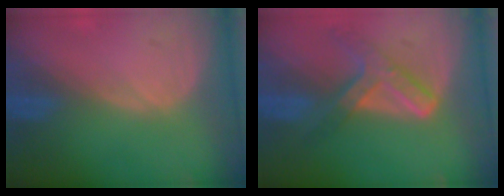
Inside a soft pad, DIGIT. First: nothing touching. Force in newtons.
{"total": 7.3, "press": 6.2, "slide": 3.9}